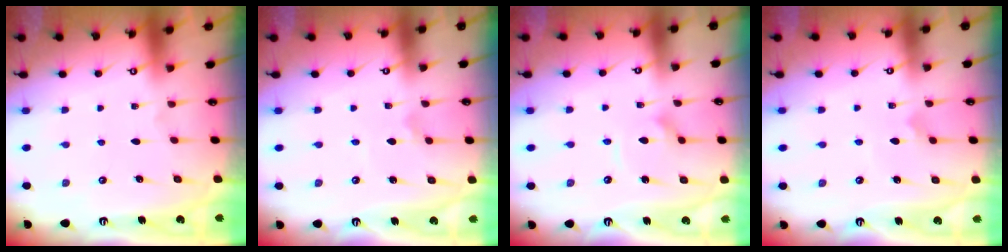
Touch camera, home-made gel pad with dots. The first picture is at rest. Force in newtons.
{"total": 0.8, "press": 0.8, "slide": 0.1}
{"total": 5.1, "press": 5.1, "slide": 0.4}
{"total": 3.3, "press": 3.3, "slide": 0.2}